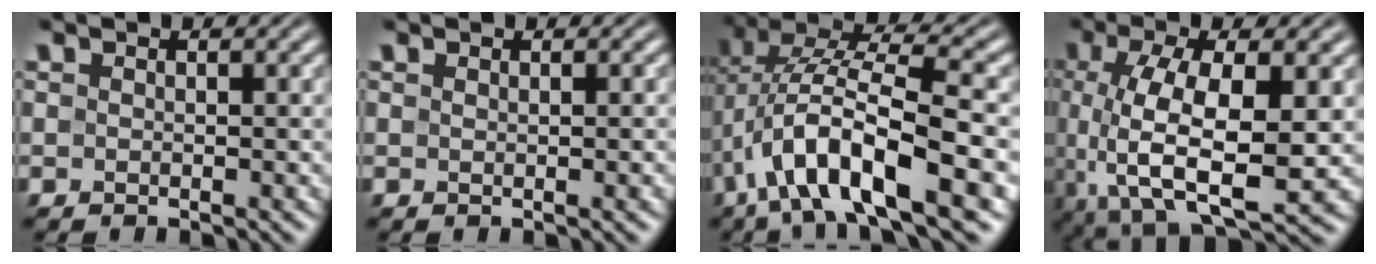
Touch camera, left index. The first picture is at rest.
{"total": 1.0, "force": [0.1, 0.2, 1.0], "torque": [-0.011, 0.003, -0.001]}
{"total": 11.9, "force": [-3.7, 4.2, 10.5], "torque": [-0.189, 0.019, -0.070]}
{"total": 9.4, "force": [-0.8, 3.7, 8.6], "torque": [-0.171, -0.007, -0.013]}